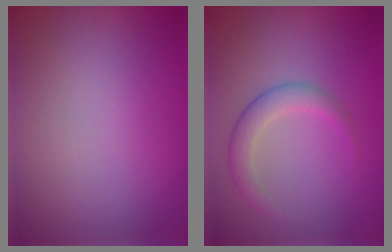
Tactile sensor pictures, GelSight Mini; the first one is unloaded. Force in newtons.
{"total": 2.8, "press": 2.8, "slide": 0.1}